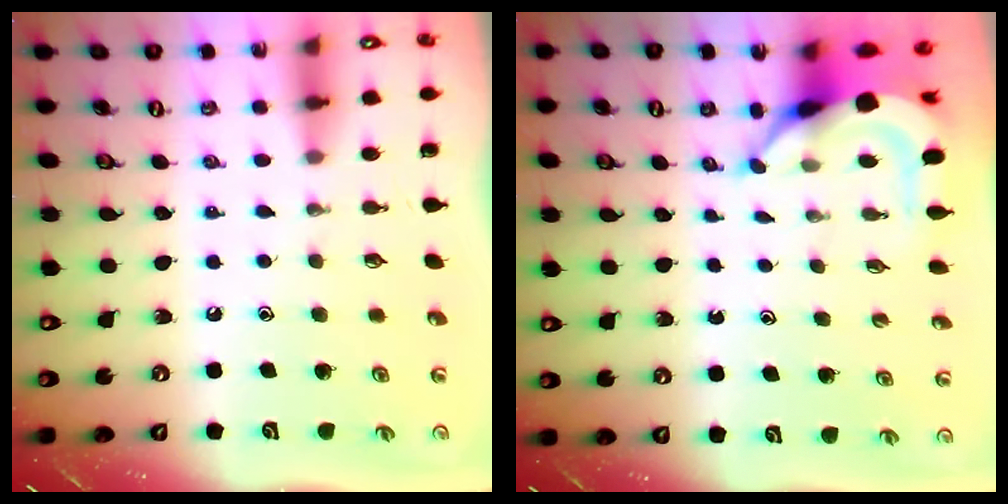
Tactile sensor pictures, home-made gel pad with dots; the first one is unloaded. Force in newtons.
{"total": 6.1, "press": 6.0, "slide": 0.5}